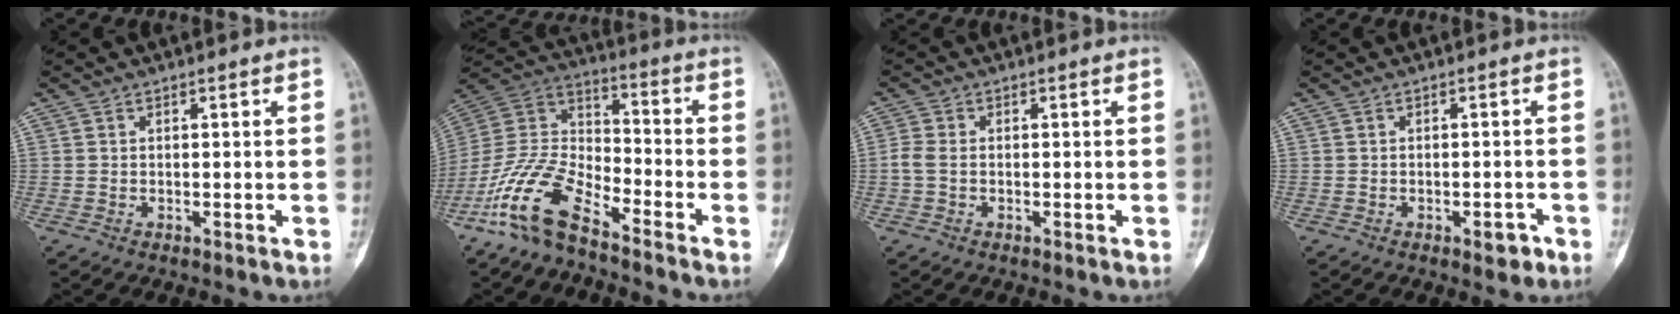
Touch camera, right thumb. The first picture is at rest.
{"total": 14.3, "force": [-10.0, 5.3, 8.7], "torque": [-0.176, 0.070, -0.202]}
{"total": 2.6, "force": [-0.3, 1.7, 2.0], "torque": [-0.052, 0.001, -0.009]}
{"total": 2.8, "force": [-1.5, 1.3, 2.0], "torque": [-0.020, 0.011, -0.016]}